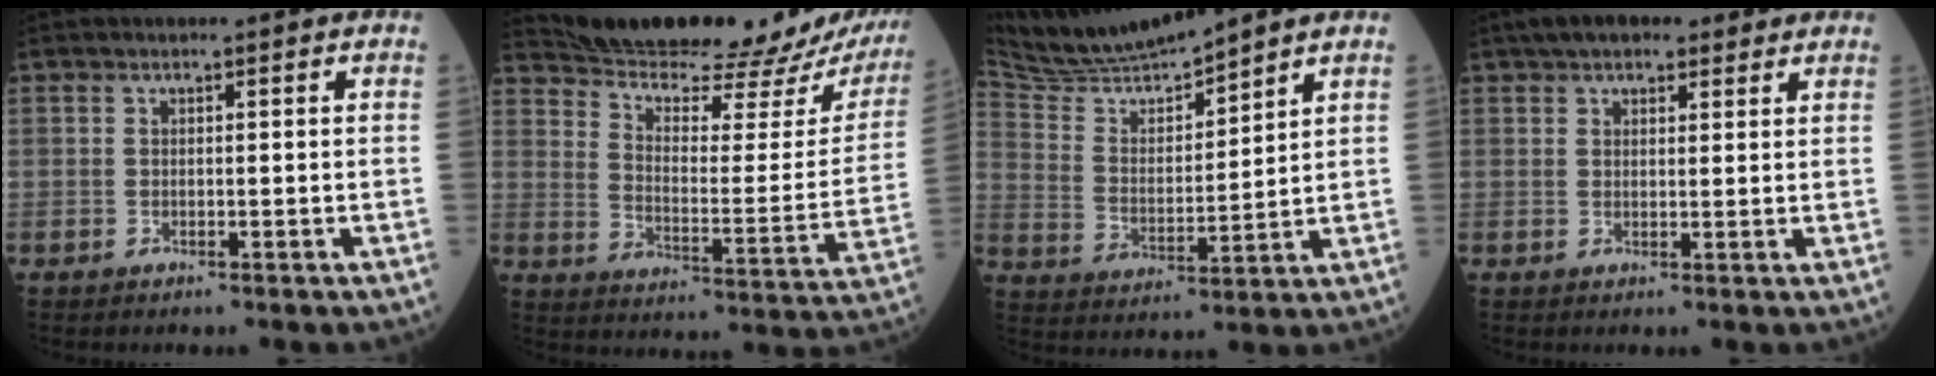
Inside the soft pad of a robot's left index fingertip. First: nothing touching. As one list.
[{"total": 24.7, "force": [23.2, 3.1, 7.8], "torque": [-0.119, -0.073, 0.308]}, {"total": 10.6, "force": [10.1, -0.2, 3.0], "torque": [-0.074, 0.006, 0.204]}, {"total": 7.9, "force": [6.0, 3.1, 4.1], "torque": [-0.057, 0.037, 0.093]}]